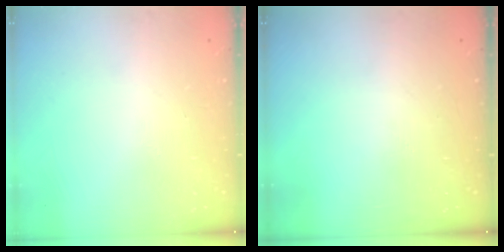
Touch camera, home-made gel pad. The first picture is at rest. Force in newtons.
{"total": 0.0}